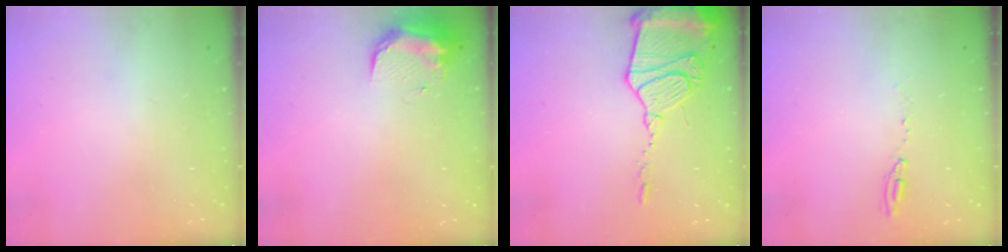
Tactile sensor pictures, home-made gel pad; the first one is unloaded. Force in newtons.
{"total": 9.7, "press": 9.7, "slide": 0.7}
{"total": 17.8, "press": 17.7, "slide": 1.5}
{"total": 5.7, "press": 5.7, "slide": 0.7}